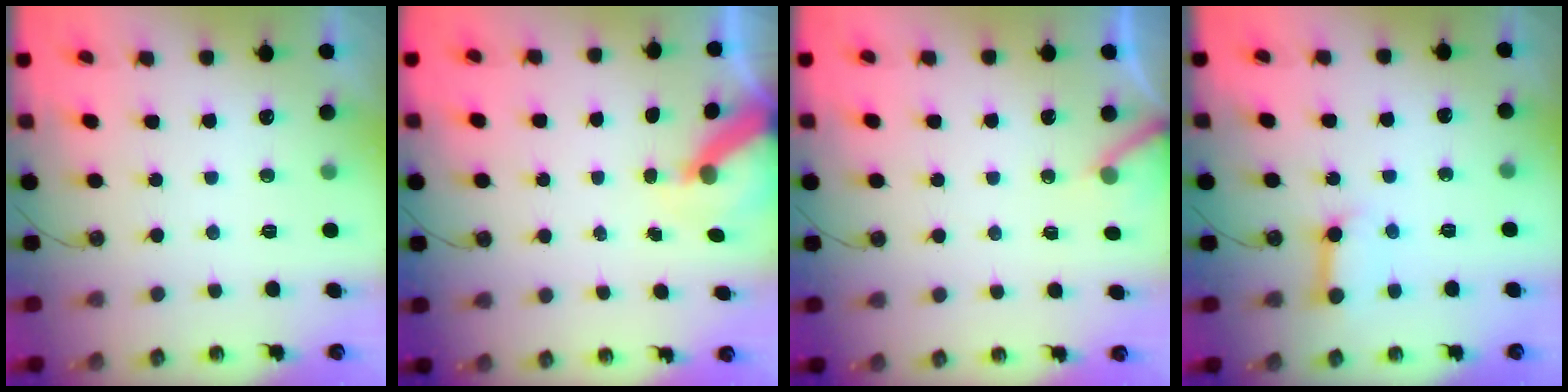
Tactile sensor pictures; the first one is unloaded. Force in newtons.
{"total": 6.8, "press": 6.8, "slide": 0.9}
{"total": 5.9, "press": 5.8, "slide": 0.5}
{"total": 7.0, "press": 7.0, "slide": 0.8}